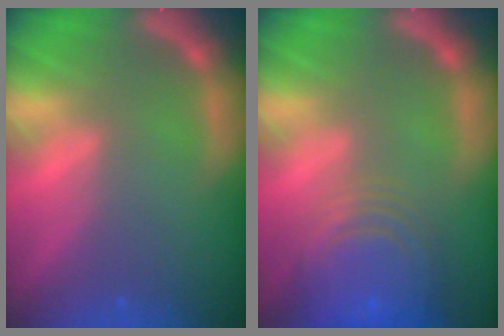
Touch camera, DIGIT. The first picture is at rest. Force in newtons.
{"total": 10.0}